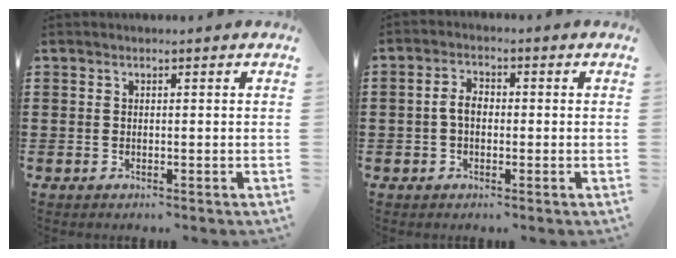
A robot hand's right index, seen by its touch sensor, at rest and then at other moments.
{"total": 3.4, "force": [-0.4, 2.0, 2.6], "torque": [-0.066, 0.001, -0.014]}